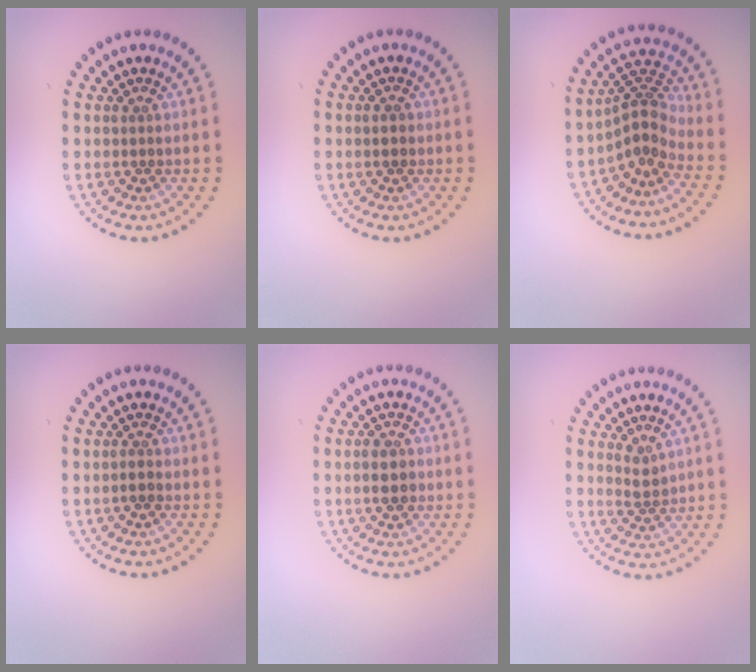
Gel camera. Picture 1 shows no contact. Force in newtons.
{"total": 1.5, "press": 1.5, "slide": 0.0}
{"total": 3.4, "press": 2.4, "slide": 2.5}
{"total": 0.9, "press": 0.7, "slide": 0.6}
{"total": 2.2, "press": 2.2, "slide": 0.0}
{"total": 1.6, "press": 1.3, "slide": 1.0}